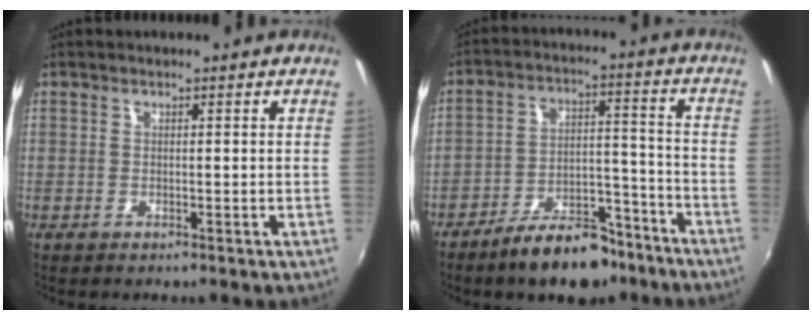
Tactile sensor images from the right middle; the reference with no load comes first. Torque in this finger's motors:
{"motor_torque": [0.93, -1.21, 0.03, 0.00]}